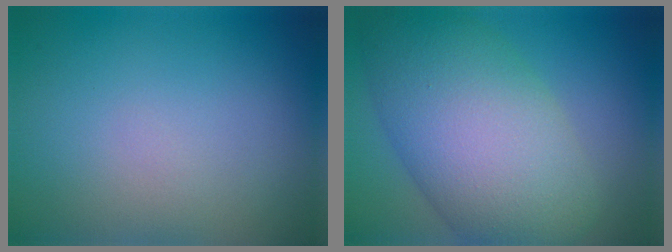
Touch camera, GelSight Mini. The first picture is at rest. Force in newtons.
{"total": 11.3, "press": 11.3, "slide": 0.3}